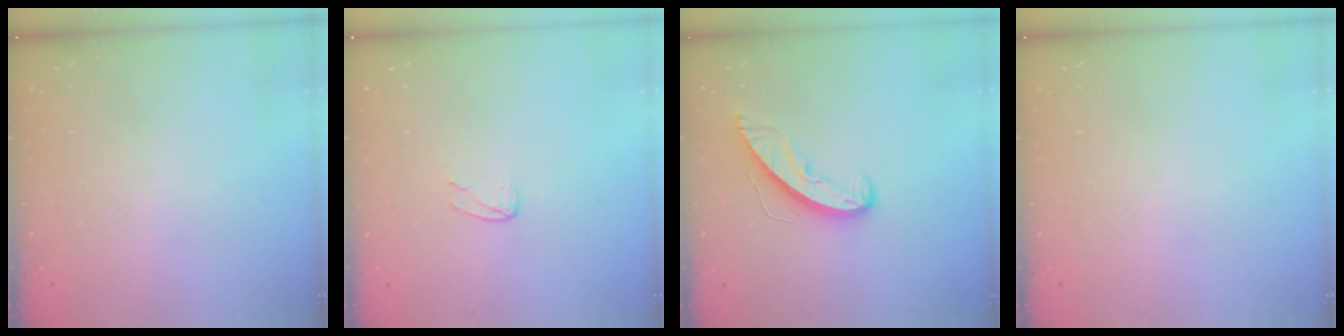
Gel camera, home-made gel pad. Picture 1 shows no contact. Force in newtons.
{"total": 3.1, "press": 3.1, "slide": 0.1}
{"total": 8.8, "press": 8.7, "slide": 1.1}
{"total": 0.0}